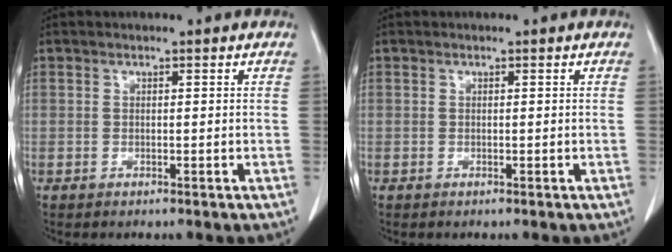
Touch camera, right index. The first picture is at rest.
{"total": 0.0}